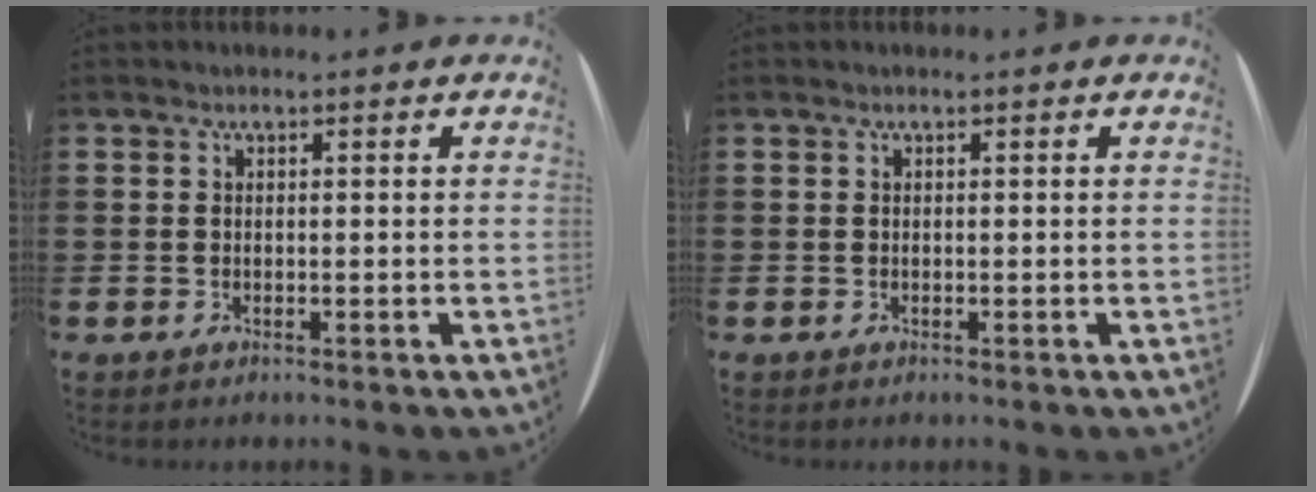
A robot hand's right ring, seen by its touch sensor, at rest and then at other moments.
{"total": 0.0}